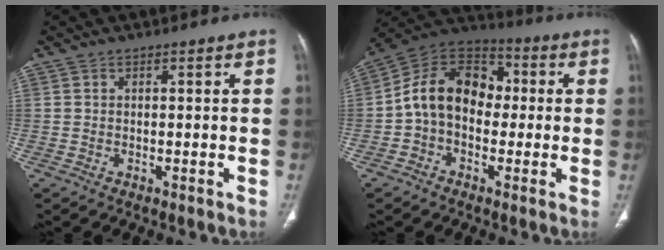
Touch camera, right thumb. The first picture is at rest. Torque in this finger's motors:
{"motor_torque": [1.35, 1.33, 0.72, -0.71, 0.33]}